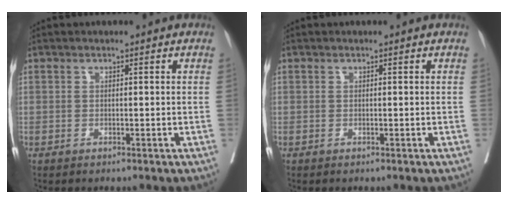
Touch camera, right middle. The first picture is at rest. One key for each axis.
{"total": 0.0}